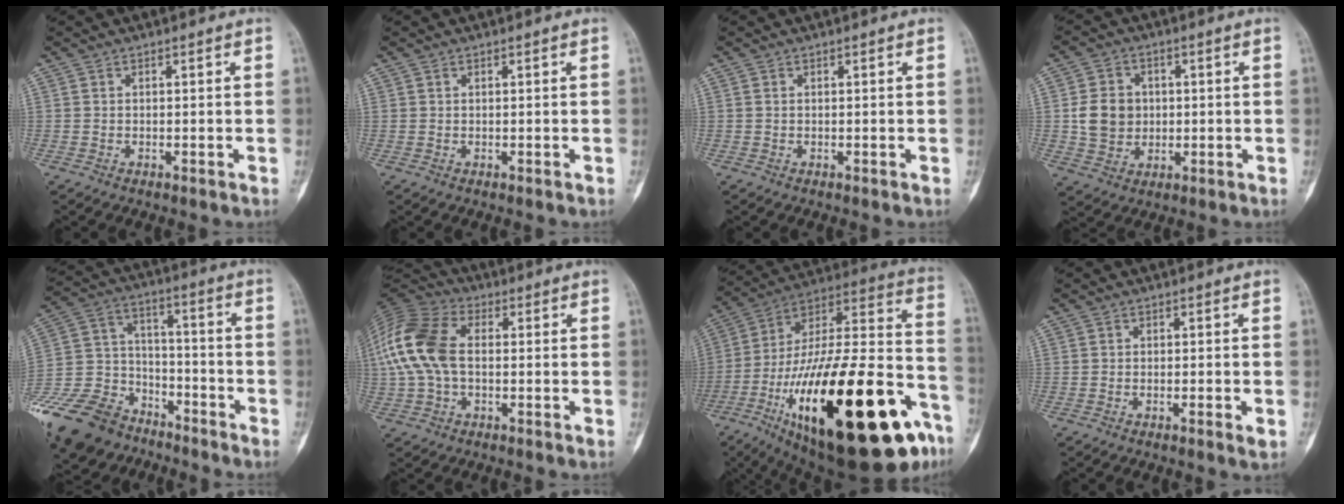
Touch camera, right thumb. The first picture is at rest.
{"total": 0.0}
{"total": 0.0}
{"total": 8.2, "force": [0.4, 7.1, 4.1], "torque": [-0.048, 0.000, 0.009]}
{"total": 22.0, "force": [-15.9, 12.6, 8.4], "torque": [-0.180, 0.069, -0.284]}
{"total": 15.0, "force": [0.7, 9.3, 11.8], "torque": [-0.266, 0.031, 0.006]}
{"total": 43.3, "force": [-18.5, 14.8, 36.3], "torque": [-0.535, 0.052, -0.291]}
{"total": 1.8, "force": [-0.6, 0.3, 1.7], "torque": [-0.031, -0.005, -0.012]}